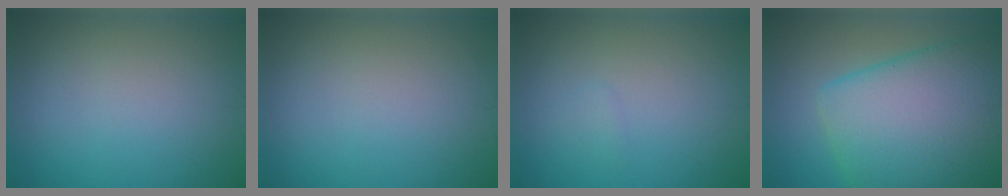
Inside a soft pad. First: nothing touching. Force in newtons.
{"total": 0.0}
{"total": 0.5, "press": 0.5, "slide": 0.0}
{"total": 12.4, "press": 12.4, "slide": 0.4}